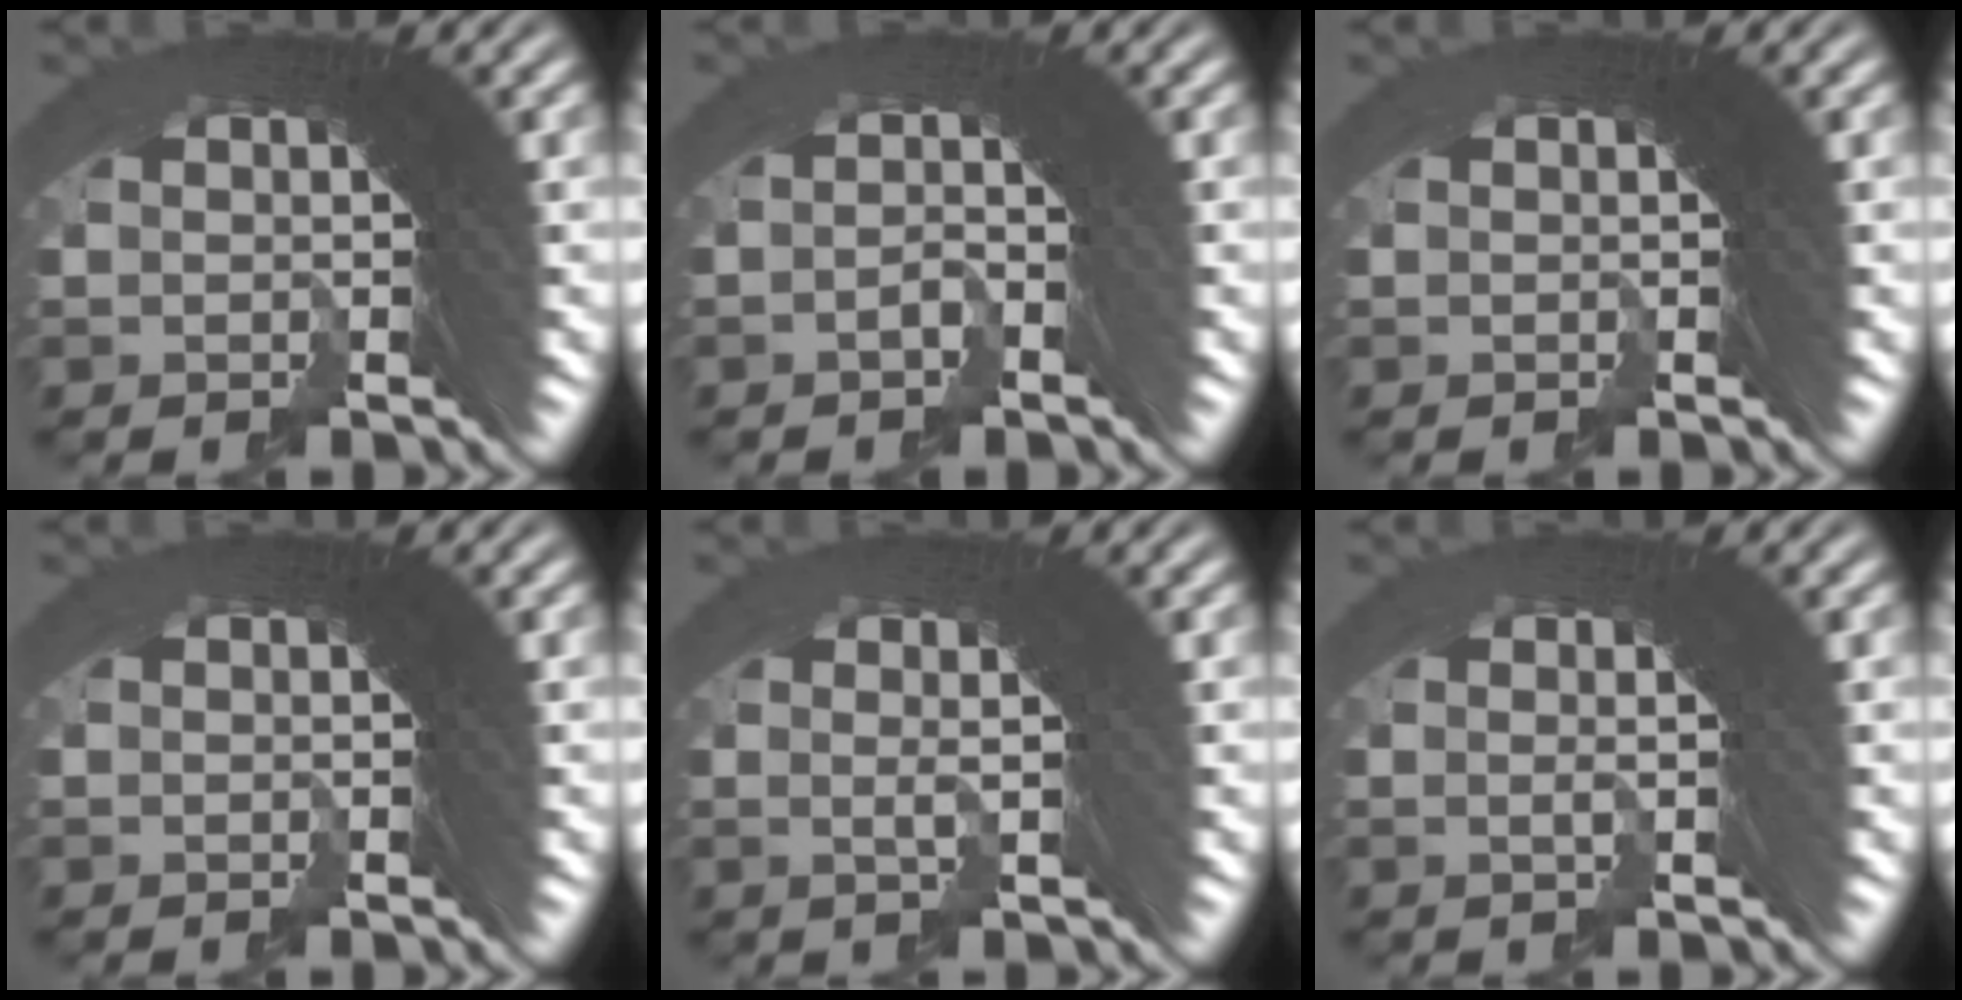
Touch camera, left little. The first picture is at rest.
{"total": 1.4, "force": [-1.2, -0.4, -0.5], "torque": [0.022, -0.001, -0.016]}
{"total": 0.0}
{"total": 0.0}
{"total": 3.1, "force": [1.9, 0.6, 2.4], "torque": [-0.023, 0.023, 0.019]}
{"total": 1.8, "force": [0.6, 0.6, 1.6], "torque": [-0.014, 0.013, 0.002]}